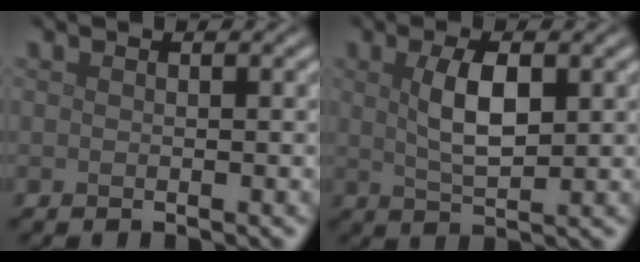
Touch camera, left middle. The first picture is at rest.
{"total": 4.0, "force": [1.0, 1.5, 3.5], "torque": [-0.075, 0.001, 0.020]}